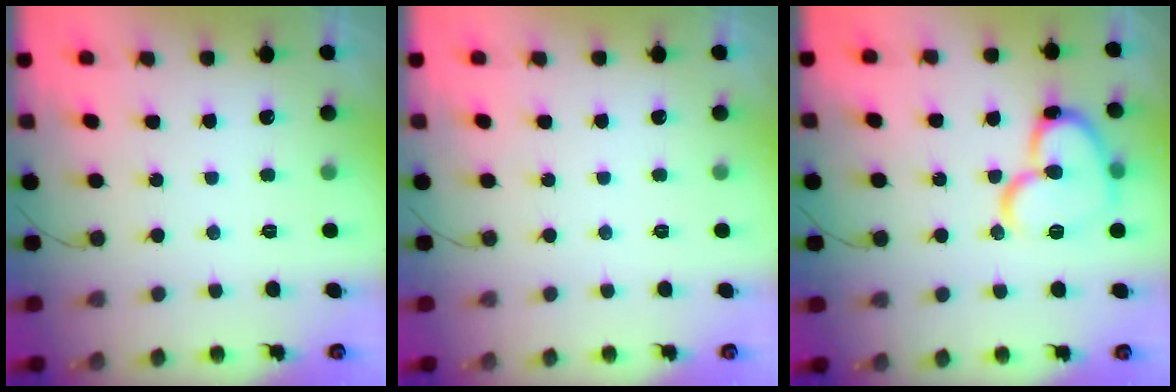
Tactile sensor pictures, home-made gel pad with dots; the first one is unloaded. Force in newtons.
{"total": 0.0}
{"total": 16.4, "press": 16.3, "slide": 2.1}